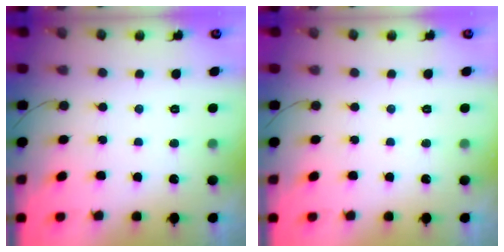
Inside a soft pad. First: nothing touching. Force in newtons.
{"total": 0.0}